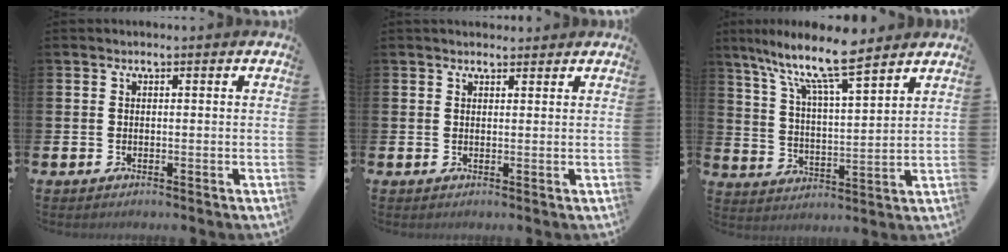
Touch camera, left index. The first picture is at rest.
{"total": 1.5, "force": [1.3, 0.6, 0.2], "torque": [0.017, -0.007, 0.020]}
{"total": 10.2, "force": [8.6, 1.3, 5.2], "torque": [-0.113, -0.052, 0.146]}